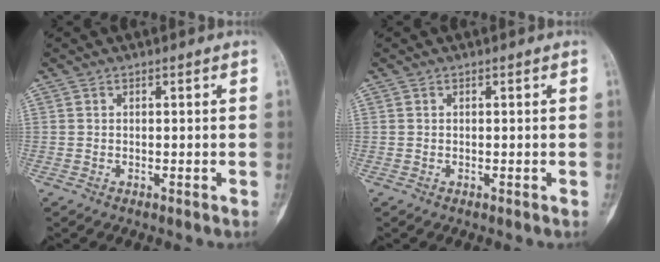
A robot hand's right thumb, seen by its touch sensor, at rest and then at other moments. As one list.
[{"total": 0.0}]